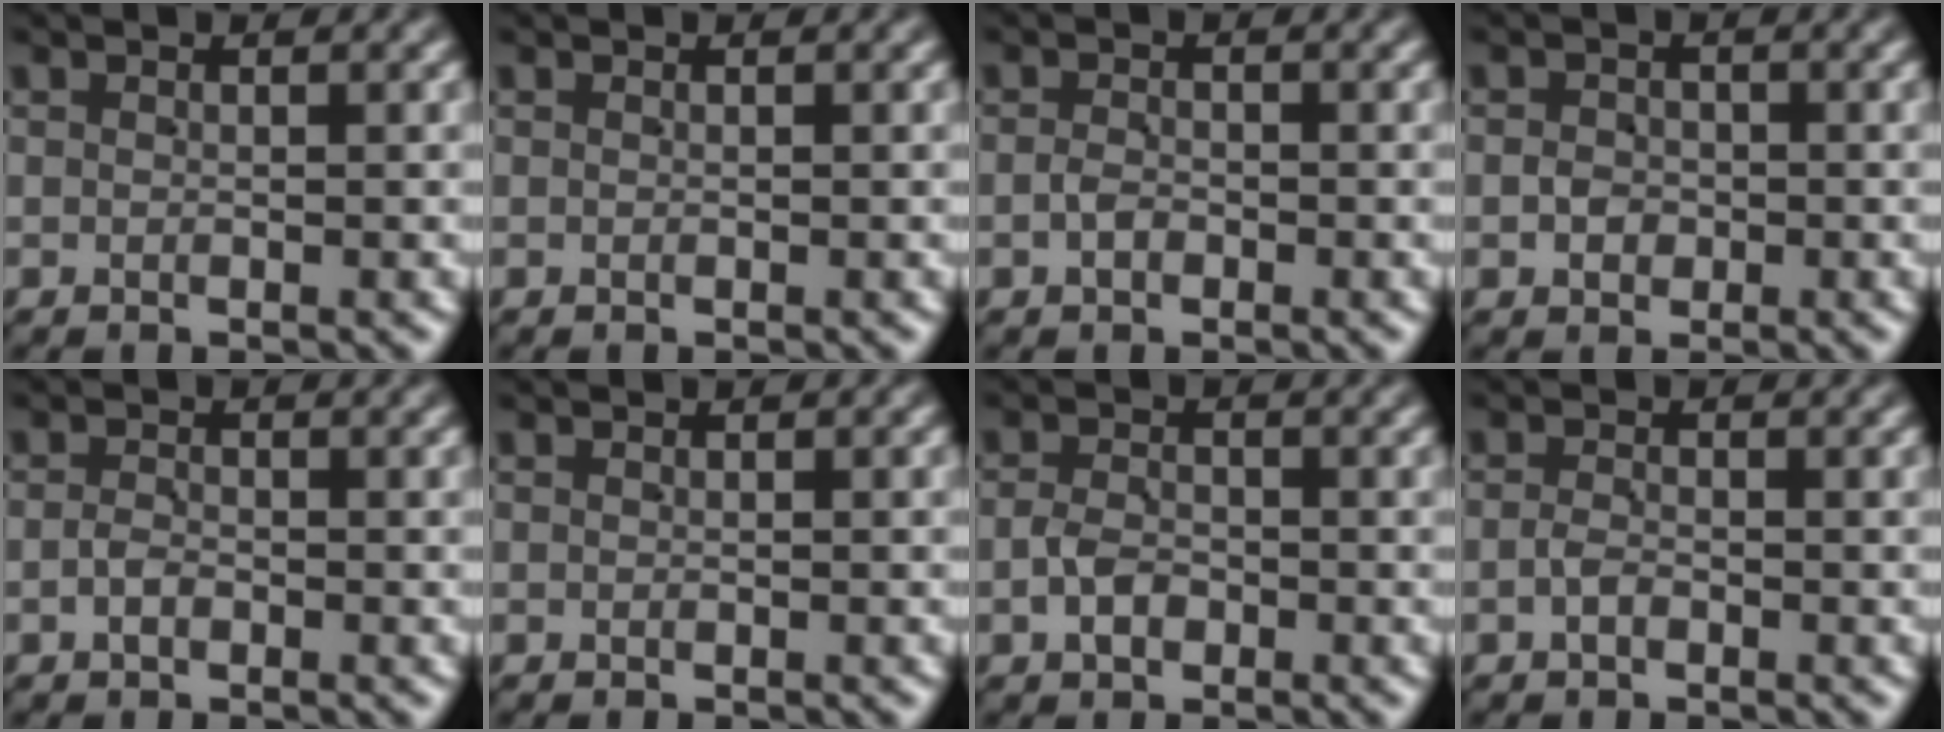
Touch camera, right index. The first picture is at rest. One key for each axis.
{"total": 0.0}
{"total": 1.2, "fx": -0.8, "fy": 0.7, "fz": 0.4, "tx": -0.009, "ty": 0.003, "tz": -0.015}
{"total": 1.6, "fx": -0.5, "fy": 1.5, "fz": 0.4, "tx": -0.004, "ty": -0.002, "tz": -0.005}
{"total": 1.2, "fx": -0.9, "fy": 0.6, "fz": 0.4, "tx": -0.009, "ty": 0.004, "tz": -0.018}
{"total": 0.0}
{"total": 2.1, "fx": -1.0, "fy": 1.5, "fz": 1.0, "tx": -0.018, "ty": 0.003, "tz": -0.017}
{"total": 1.1, "fx": -0.9, "fy": 0.4, "fz": 0.5, "tx": -0.010, "ty": 0.004, "tz": -0.019}